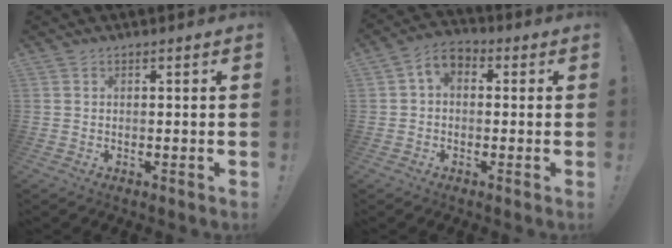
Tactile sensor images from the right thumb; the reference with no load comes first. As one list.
[{"total": 4.8, "force": [-0.1, 3.4, 3.4], "torque": [-0.066, 0.005, 0.000]}]